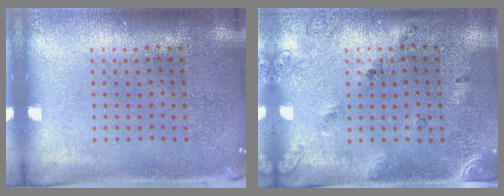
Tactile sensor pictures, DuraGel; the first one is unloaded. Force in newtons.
{"total": 1.5, "press": 1.0, "slide": 1.1}